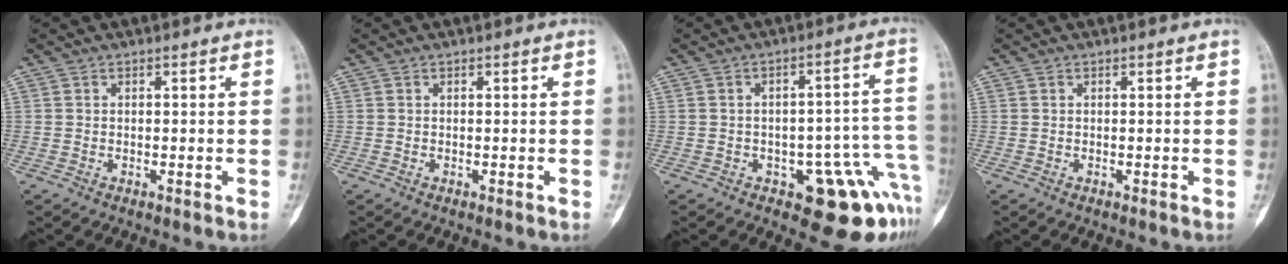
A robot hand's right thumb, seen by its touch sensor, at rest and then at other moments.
{"total": 0.0}
{"total": 13.4, "force": [-5.8, 6.2, 10.4], "torque": [-0.073, 0.051, -0.061]}
{"total": 0.0}